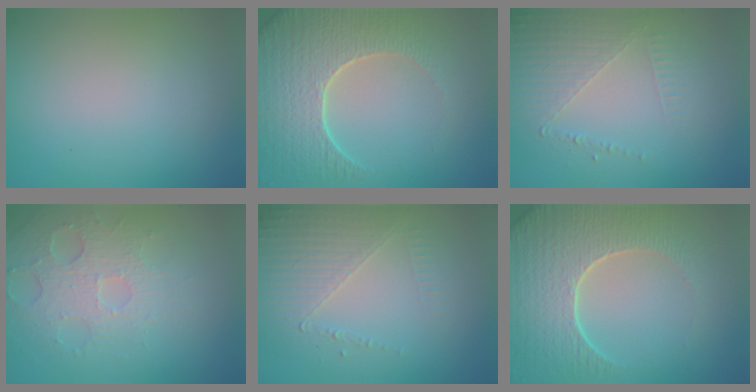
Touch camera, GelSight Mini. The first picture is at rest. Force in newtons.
{"total": 6.9, "press": 5.6, "slide": 3.9}
{"total": 5.0, "press": 2.9, "slide": 4.1}
{"total": 3.5, "press": 3.2, "slide": 1.4}
{"total": 5.2, "press": 3.1, "slide": 4.2}
{"total": 6.9, "press": 5.6, "slide": 3.9}